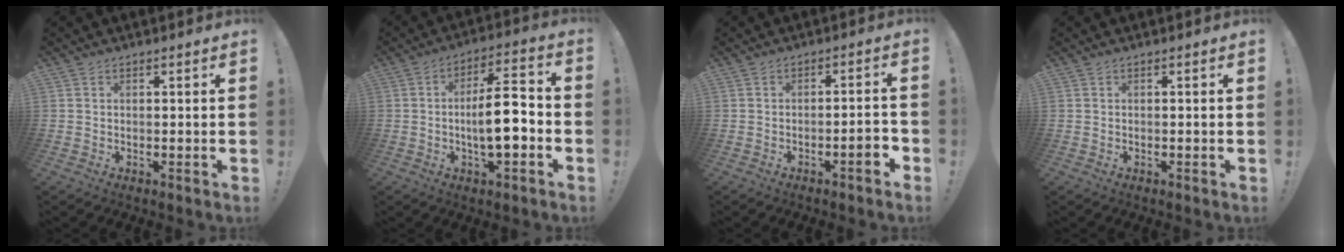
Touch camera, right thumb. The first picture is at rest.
{"total": 12.7, "force": [-2.5, 3.9, 11.9], "torque": [-0.203, 0.011, -0.050]}
{"total": 5.4, "force": [-2.6, 1.1, 4.7], "torque": [-0.065, 0.009, -0.042]}
{"total": 0.0}